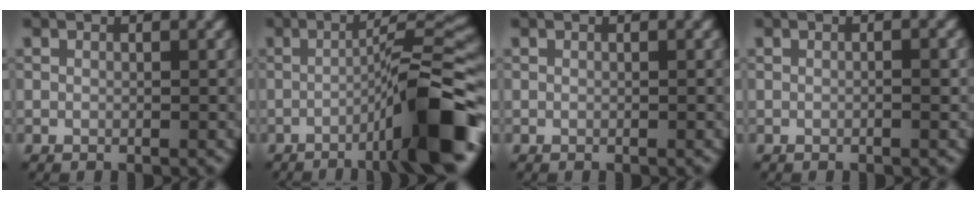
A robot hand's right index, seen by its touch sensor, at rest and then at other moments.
{"total": 11.4, "force": [-4.8, 1.5, 10.2], "torque": [-0.130, 0.020, -0.078]}
{"total": 0.0}
{"total": 0.9, "force": [-0.2, 0.0, 0.8], "torque": [-0.014, 0.002, -0.004]}